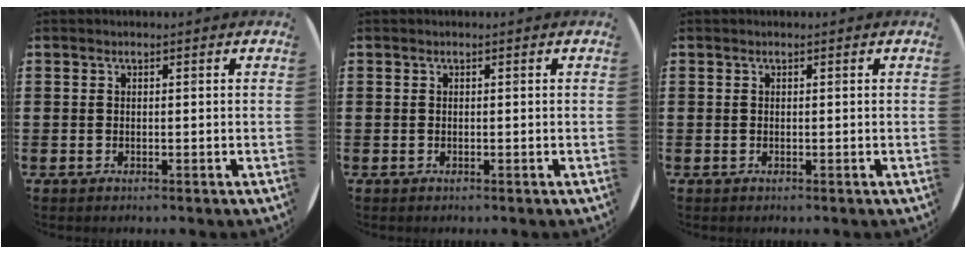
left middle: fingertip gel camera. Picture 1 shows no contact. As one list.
[{"total": 0.0}, {"total": 0.0}]